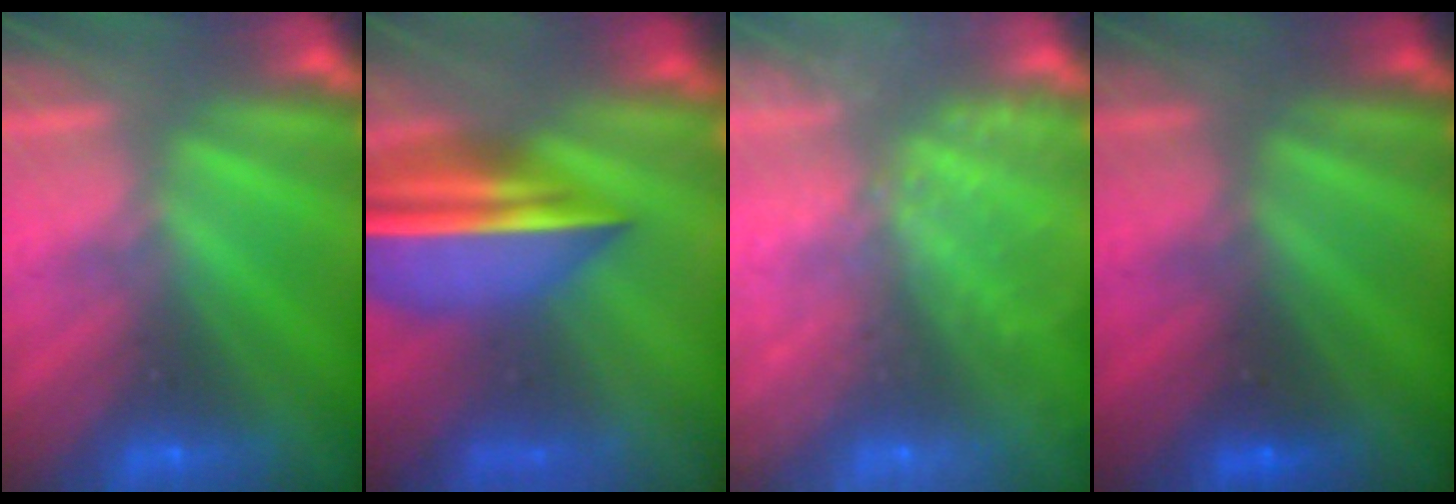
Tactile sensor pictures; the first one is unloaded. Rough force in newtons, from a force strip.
{"total": 7.2}
{"total": 11.8}
{"total": 1.8}